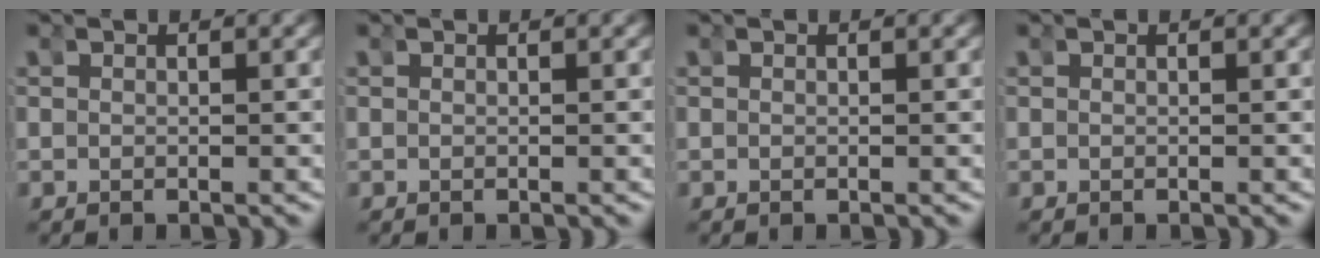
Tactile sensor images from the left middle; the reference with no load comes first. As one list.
[{"total": 0.0}, {"total": 0.0}, {"total": 0.0}]